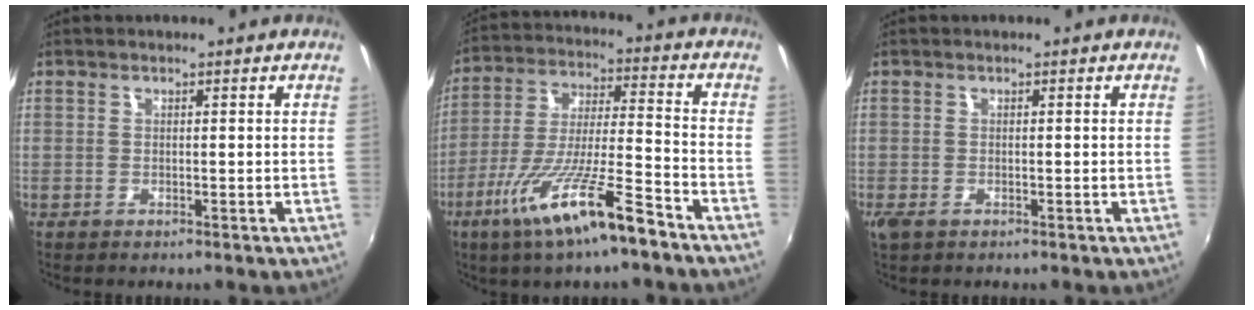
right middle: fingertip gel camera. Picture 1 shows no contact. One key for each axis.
{"total": 15.4, "fx": -9.6, "fy": 1.3, "fz": 12.0, "tx": -0.239, "ty": -0.027, "tz": -0.171}
{"total": 1.9, "fx": -1.1, "fy": 1.0, "fz": 1.2, "tx": -0.025, "ty": -0.008, "tz": -0.019}